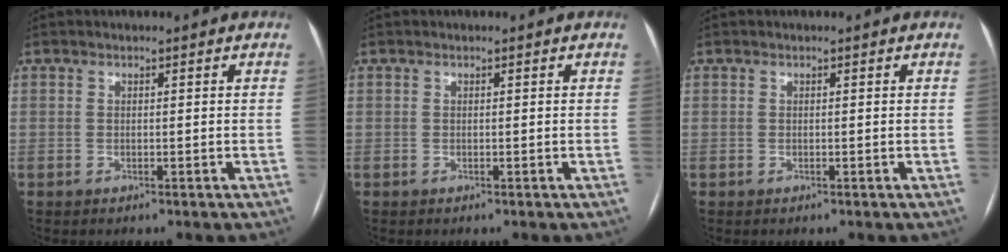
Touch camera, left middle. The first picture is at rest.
{"total": 0.0}
{"total": 0.0}